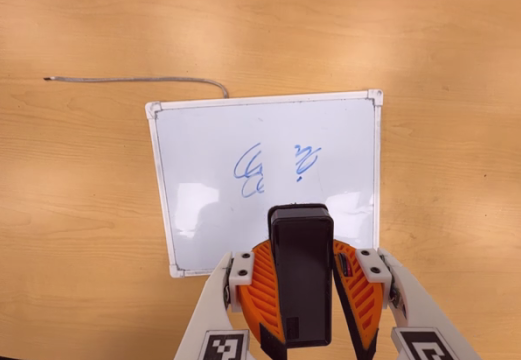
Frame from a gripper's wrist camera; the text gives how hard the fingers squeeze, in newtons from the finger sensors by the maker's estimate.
{"total": 9.6, "left": 9.0, "right": 10.1}